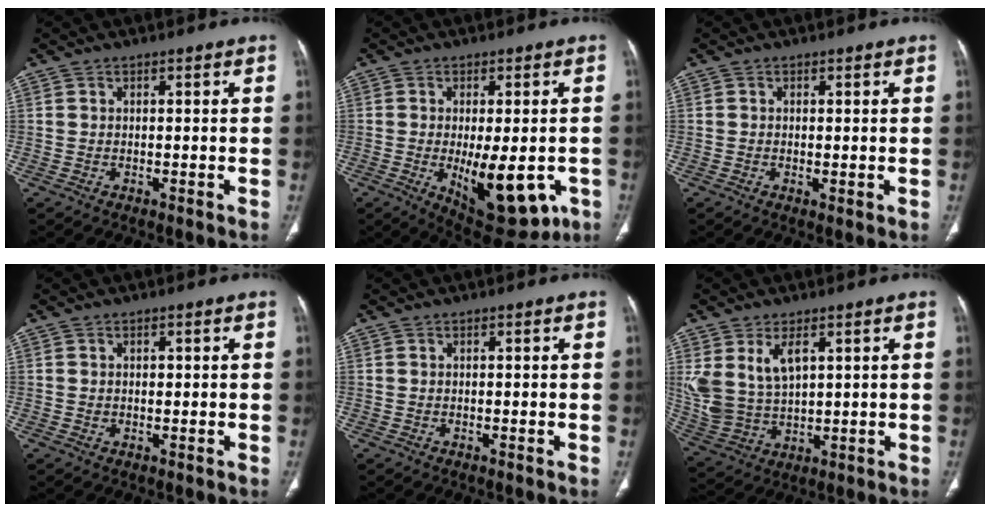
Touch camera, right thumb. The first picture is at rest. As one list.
[{"total": 16.0, "force": [-4.4, 7.2, 13.5], "torque": [-0.174, -0.013, -0.040]}, {"total": 1.0, "force": [-0.1, 0.4, 0.9], "torque": [-0.020, -0.005, -0.001]}, {"total": 0.8, "force": [0.2, 0.6, 0.4], "torque": [-0.001, -0.003, 0.005]}, {"total": 0.0}, {"total": 10.4, "force": [4.1, 6.1, 7.3], "torque": [-0.147, -0.012, 0.098]}]